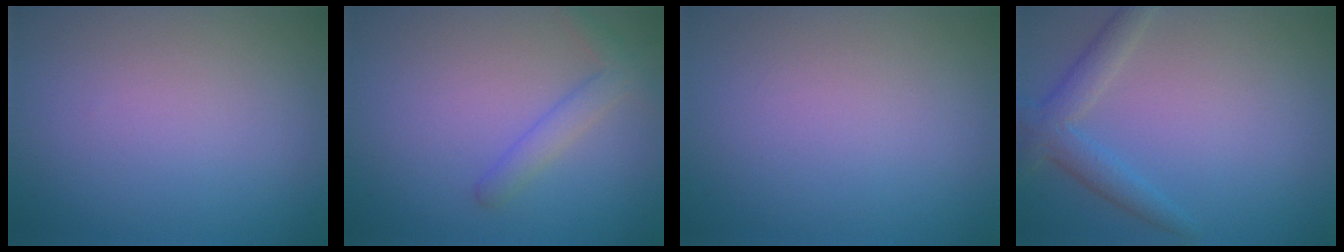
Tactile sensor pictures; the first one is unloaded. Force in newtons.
{"total": 2.3, "press": 2.3, "slide": 0.1}
{"total": 0.0}
{"total": 3.1, "press": 3.1, "slide": 0.2}